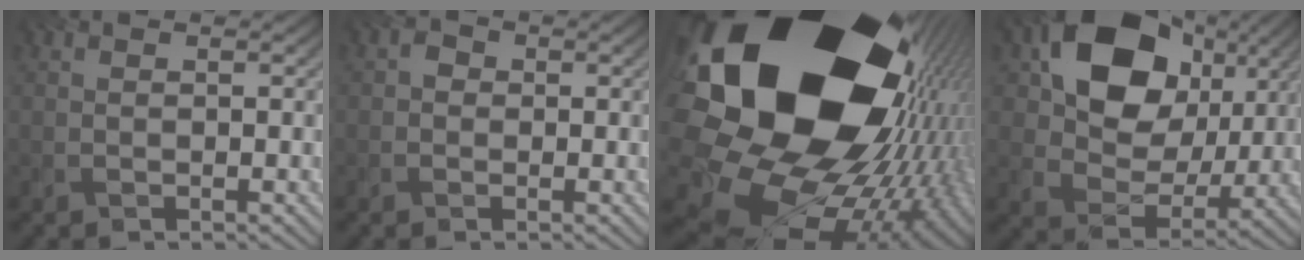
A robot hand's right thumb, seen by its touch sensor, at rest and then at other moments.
{"total": 1.3, "force": [-0.2, 1.2, 0.5], "torque": [-0.006, -0.001, -0.011]}
{"total": 24.5, "force": [6.0, 18.2, 15.3], "torque": [-0.317, -0.066, 0.106]}
{"total": 15.4, "force": [5.8, 11.2, 8.8], "torque": [-0.158, 0.004, 0.099]}